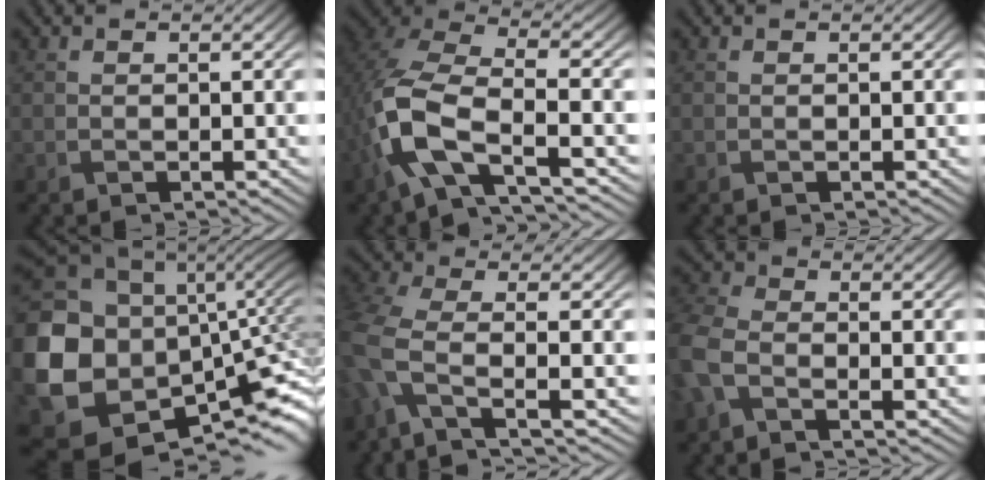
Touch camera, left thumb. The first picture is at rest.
{"total": 11.0, "force": [-3.9, 5.2, 8.9], "torque": [-0.208, -0.012, -0.085]}
{"total": 0.0}
{"total": 19.0, "force": [-1.5, 14.3, 12.5], "torque": [-0.300, -0.060, 0.018]}
{"total": 6.8, "force": [-2.7, 2.3, 5.8], "torque": [-0.152, -0.014, -0.067]}
{"total": 5.3, "force": [-2.4, 3.3, 3.4], "torque": [-0.099, -0.009, -0.064]}